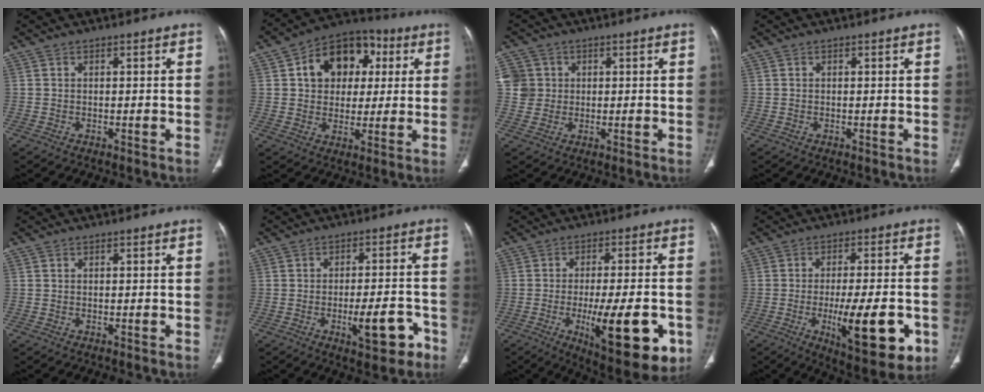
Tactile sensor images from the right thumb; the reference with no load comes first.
{"total": 14.6, "force": [3.9, 11.1, 8.7], "torque": [-0.089, 0.011, 0.053]}
{"total": 5.0, "force": [0.9, 4.9, 0.8], "torque": [0.011, 0.004, 0.017]}
{"total": 0.0}
{"total": 0.0}
{"total": 9.1, "force": [-4.1, 3.3, 7.5], "torque": [-0.096, 0.024, -0.052]}
{"total": 18.0, "force": [-5.6, 5.6, 16.2], "torque": [-0.213, -0.002, -0.068]}
{"total": 16.4, "force": [-4.9, 5.1, 14.8], "torque": [-0.213, -0.004, -0.062]}